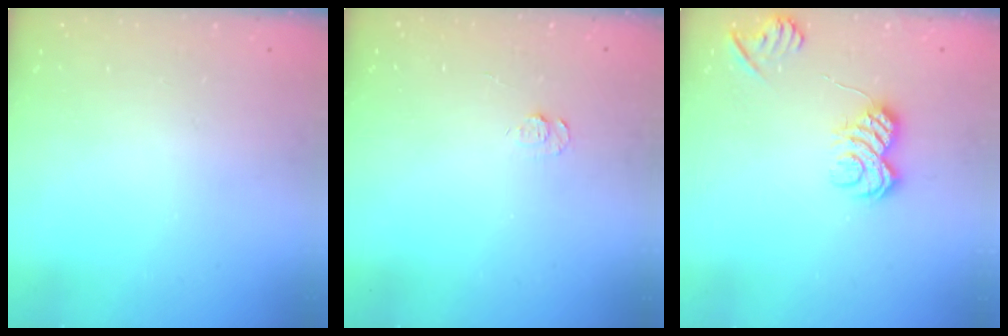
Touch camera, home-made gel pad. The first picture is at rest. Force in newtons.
{"total": 4.3, "press": 4.2, "slide": 0.5}
{"total": 8.3, "press": 8.3, "slide": 0.9}